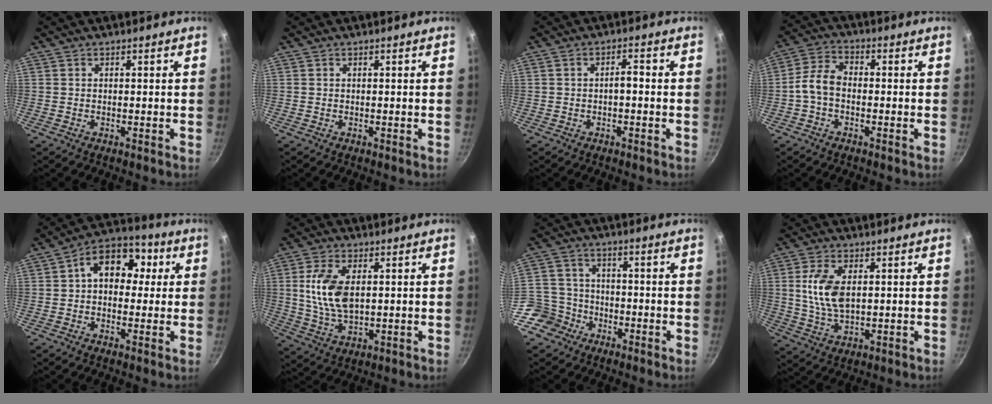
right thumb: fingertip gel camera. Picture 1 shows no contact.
{"total": 0.0}
{"total": 2.3, "force": [-0.6, 0.9, 2.0], "torque": [-0.030, 0.018, -0.009]}
{"total": 5.8, "force": [-1.4, 3.8, 4.2], "torque": [-0.084, 0.031, -0.040]}
{"total": 11.9, "force": [2.3, 8.7, 7.8], "torque": [-0.070, 0.023, 0.015]}
{"total": 10.7, "force": [1.8, 5.9, 8.7], "torque": [-0.166, -0.007, 0.037]}
{"total": 7.7, "force": [-4.2, 6.3, 1.4], "torque": [0.003, 0.043, -0.084]}
{"total": 9.2, "force": [1.6, 5.0, 7.5], "torque": [-0.145, -0.006, 0.033]}